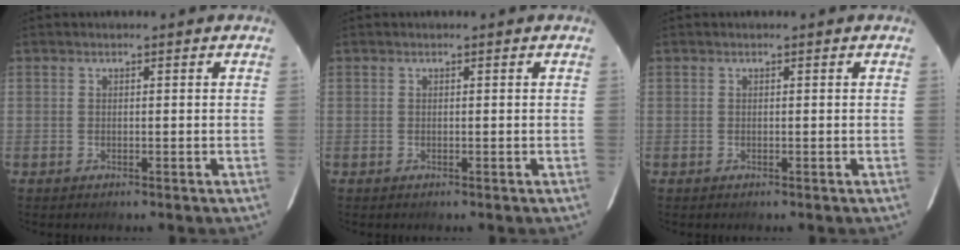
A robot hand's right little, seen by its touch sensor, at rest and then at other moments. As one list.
[{"total": 0.0}, {"total": 0.0}]